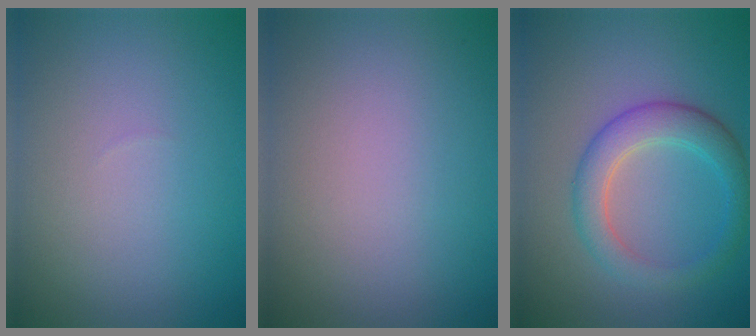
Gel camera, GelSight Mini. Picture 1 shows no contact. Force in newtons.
{"total": 0.0}
{"total": 4.0, "press": 4.0, "slide": 0.1}